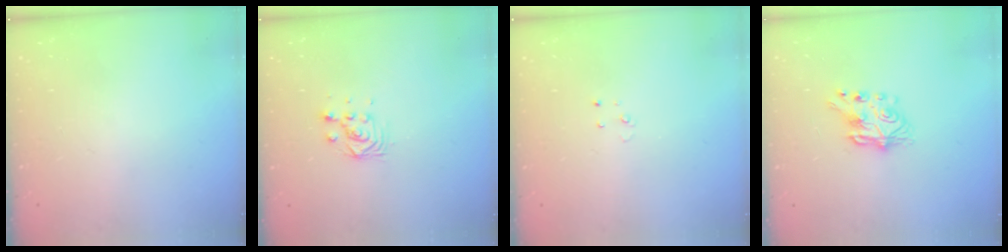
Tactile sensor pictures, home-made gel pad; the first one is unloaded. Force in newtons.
{"total": 3.8, "press": 3.7, "slide": 0.6}
{"total": 2.3, "press": 2.3, "slide": 0.2}
{"total": 6.9, "press": 6.9, "slide": 0.3}